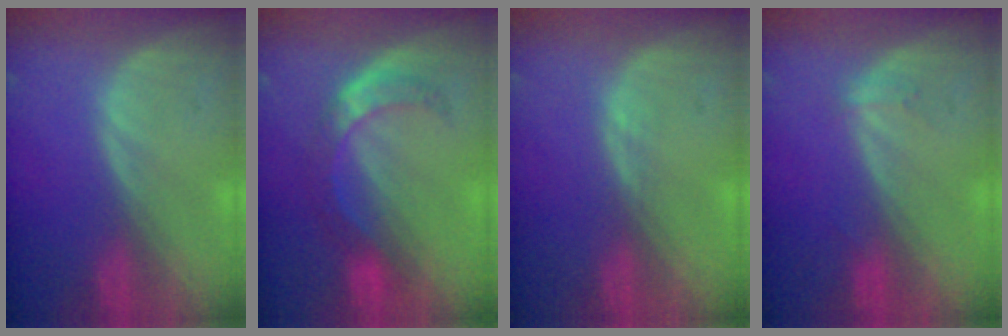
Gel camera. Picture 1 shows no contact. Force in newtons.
{"total": 5.6, "press": 5.4, "slide": 1.2}
{"total": 0.8, "press": 0.6, "slide": 0.5}
{"total": 1.1, "press": 1.1, "slide": 0.1}